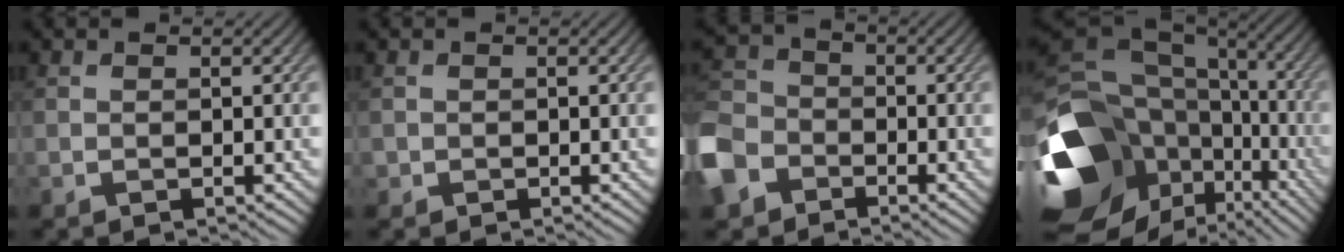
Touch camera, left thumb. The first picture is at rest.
{"total": 0.6, "force": [-0.2, 0.5, 0.0], "torque": [0.002, -0.003, -0.007]}
{"total": 9.3, "force": [-5.1, 6.6, 4.1], "torque": [-0.131, -0.020, -0.122]}
{"total": 20.1, "force": [-5.4, 14.8, 12.5], "torque": [-0.293, -0.023, -0.085]}